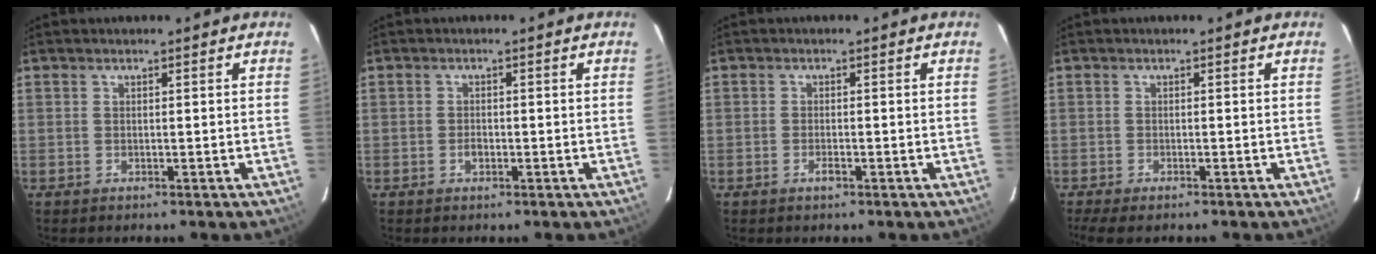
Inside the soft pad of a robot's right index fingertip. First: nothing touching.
{"total": 1.4, "force": [-0.6, 1.0, 0.8], "torque": [-0.015, 0.004, -0.010]}
{"total": 1.4, "force": [-0.9, 0.5, 1.0], "torque": [-0.022, 0.001, -0.016]}
{"total": 4.3, "force": [-3.4, 1.0, 2.5], "torque": [-0.062, -0.020, -0.059]}